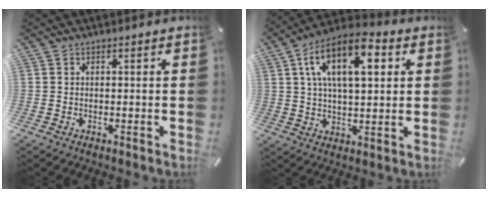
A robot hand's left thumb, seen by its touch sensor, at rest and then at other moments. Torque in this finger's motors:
{"motor_torque": [1.13, 1.34, 1.90, -0.87, 0.33]}